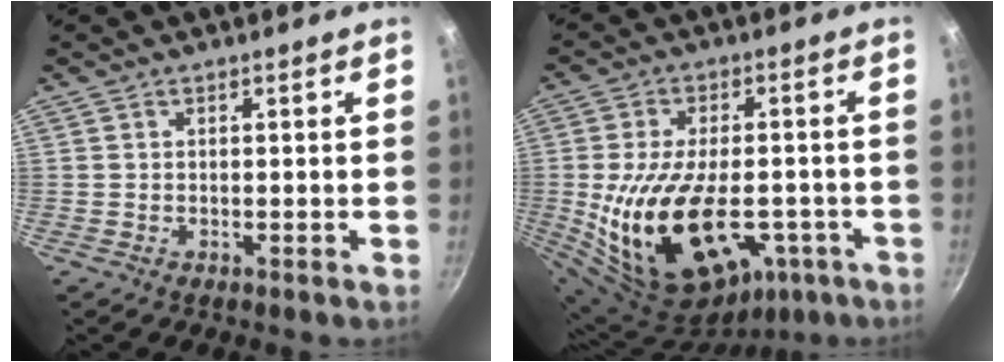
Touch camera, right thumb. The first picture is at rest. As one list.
[{"total": 22.9, "force": [-6.2, 12.9, 17.9], "torque": [-0.294, 0.013, -0.079]}]